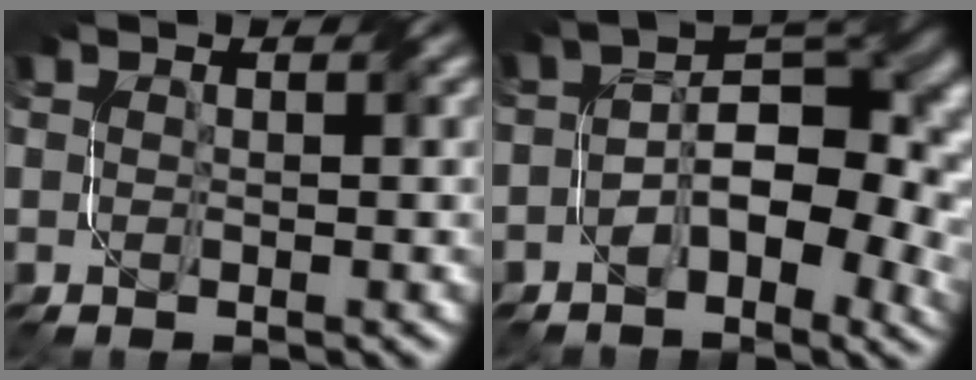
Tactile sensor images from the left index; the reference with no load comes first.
{"total": 9.7, "force": [-1.8, 5.0, 8.1], "torque": [-0.105, 0.008, -0.034]}